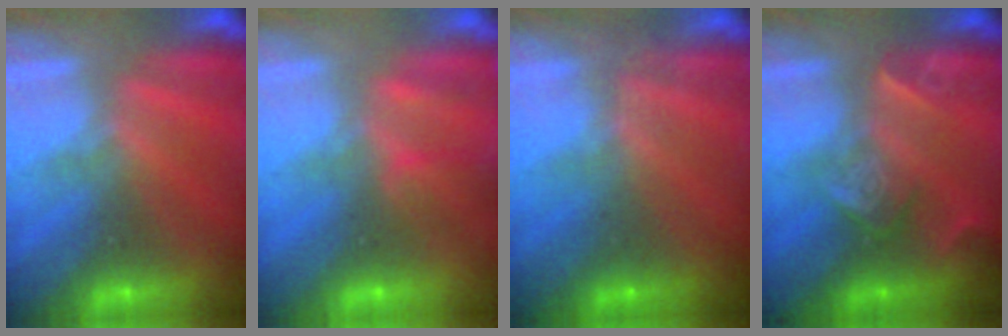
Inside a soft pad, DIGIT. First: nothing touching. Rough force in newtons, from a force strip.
{"total": 2.1}
{"total": 1.0}
{"total": 2.4}